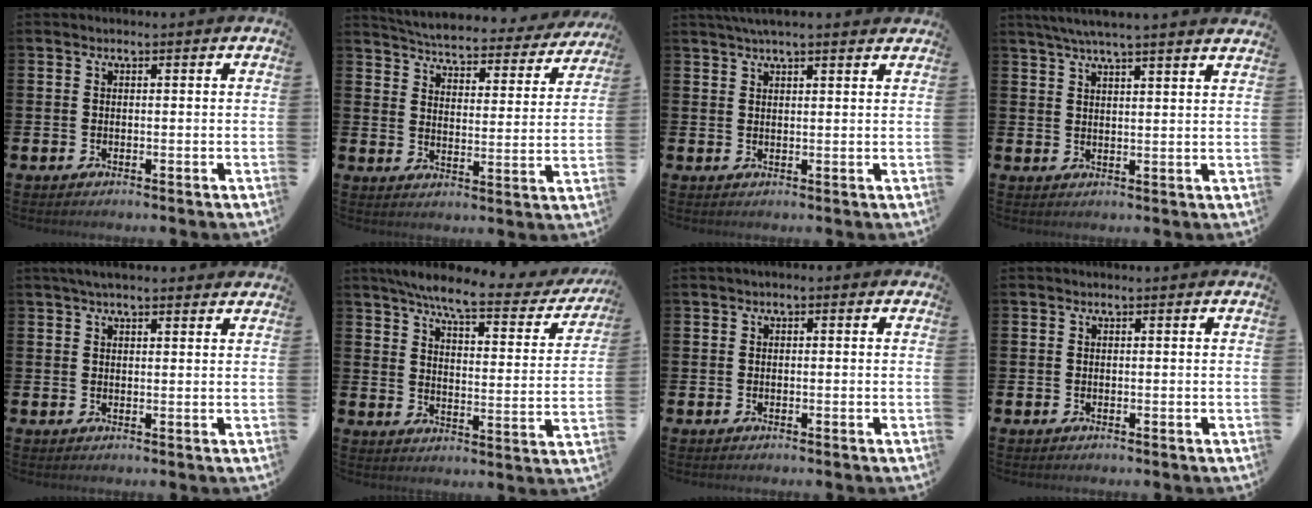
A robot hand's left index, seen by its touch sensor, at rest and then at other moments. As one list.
[{"total": 4.7, "force": [4.6, 0.6, 1.0], "torque": [-0.043, -0.038, 0.073]}, {"total": 3.3, "force": [3.0, 0.3, 1.3], "torque": [-0.025, -0.005, 0.053]}, {"total": 5.1, "force": [4.7, -0.5, 1.8], "torque": [-0.053, -0.011, 0.086]}, {"total": 2.7, "force": [2.3, 0.6, 1.2], "torque": [-0.021, -0.002, 0.041]}, {"total": 7.6, "force": [6.5, 1.1, 3.9], "torque": [-0.083, -0.042, 0.103]}, {"total": 0.6, "force": [-0.3, 0.4, 0.4], "torque": [-0.006, 0.004, -0.009]}, {"total": 0.0}]